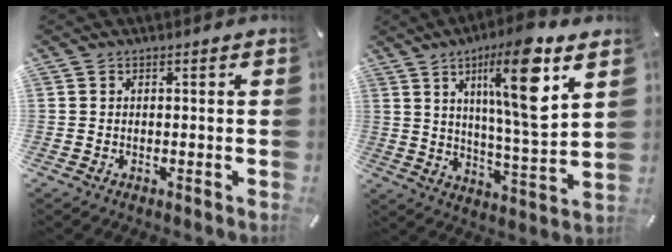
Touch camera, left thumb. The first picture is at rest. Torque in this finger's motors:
{"motor_torque": [2.51, 2.50, 1.39, -1.38, 0.35]}